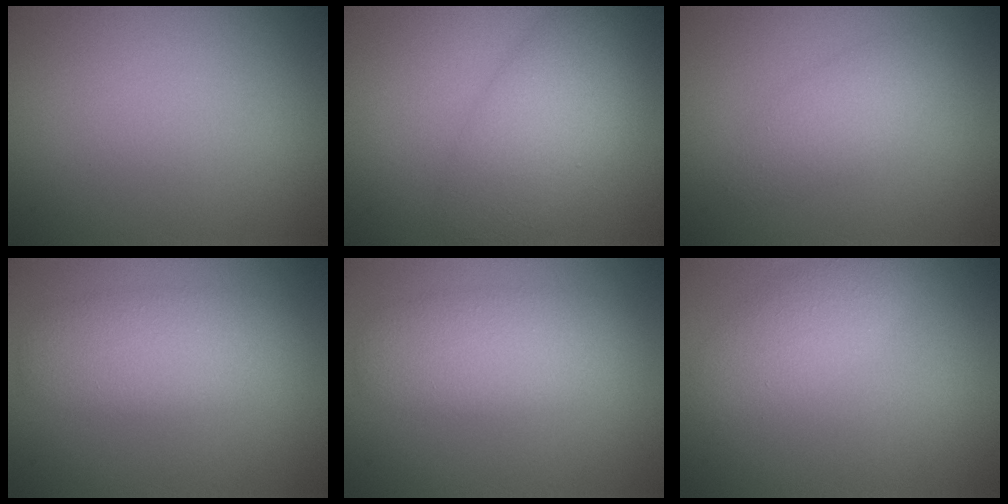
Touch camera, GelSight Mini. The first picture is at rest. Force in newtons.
{"total": 6.4, "press": 6.4, "slide": 0.2}
{"total": 2.4, "press": 2.4, "slide": 0.0}
{"total": 4.5, "press": 4.5, "slide": 0.4}
{"total": 4.5, "press": 4.5, "slide": 0.4}
{"total": 2.8, "press": 2.8, "slide": 0.1}